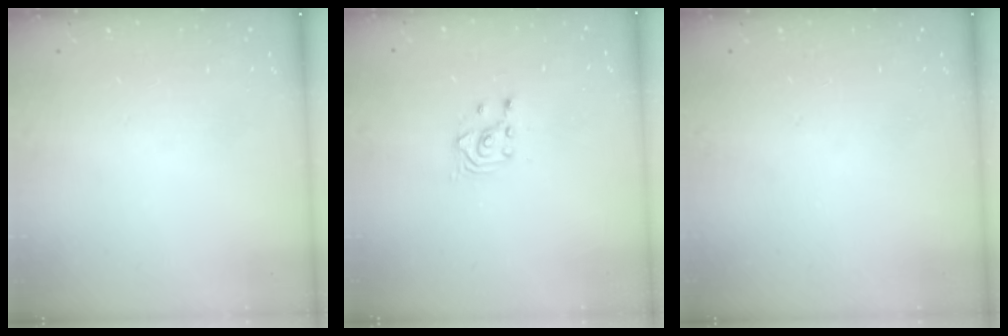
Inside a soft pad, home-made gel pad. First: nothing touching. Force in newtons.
{"total": 2.7, "press": 2.7, "slide": 0.3}
{"total": 0.0}